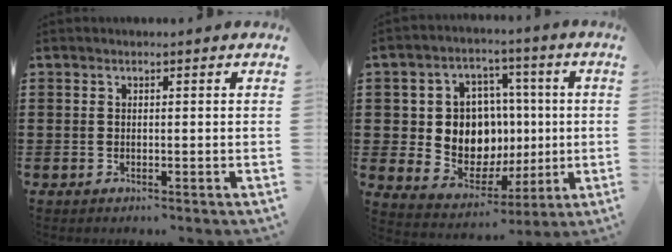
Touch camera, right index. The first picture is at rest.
{"total": 9.9, "force": [0.8, 8.7, 4.6], "torque": [-0.096, 0.006, 0.025]}